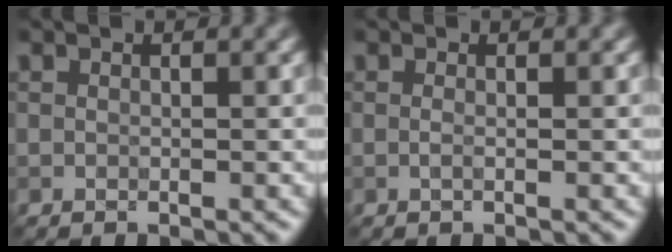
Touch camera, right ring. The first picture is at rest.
{"total": 0.6, "force": [0.0, 0.1, 0.5], "torque": [-0.011, -0.009, -0.006]}